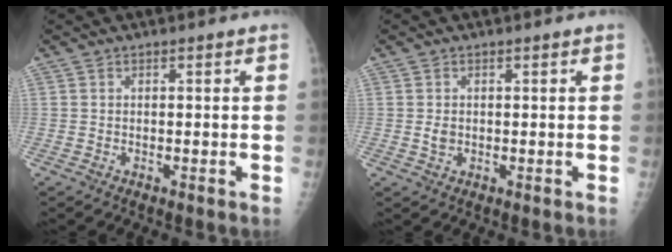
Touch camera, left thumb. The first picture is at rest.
{"total": 1.7, "force": [0.0, 1.3, 1.0], "torque": [-0.014, -0.001, 0.005]}